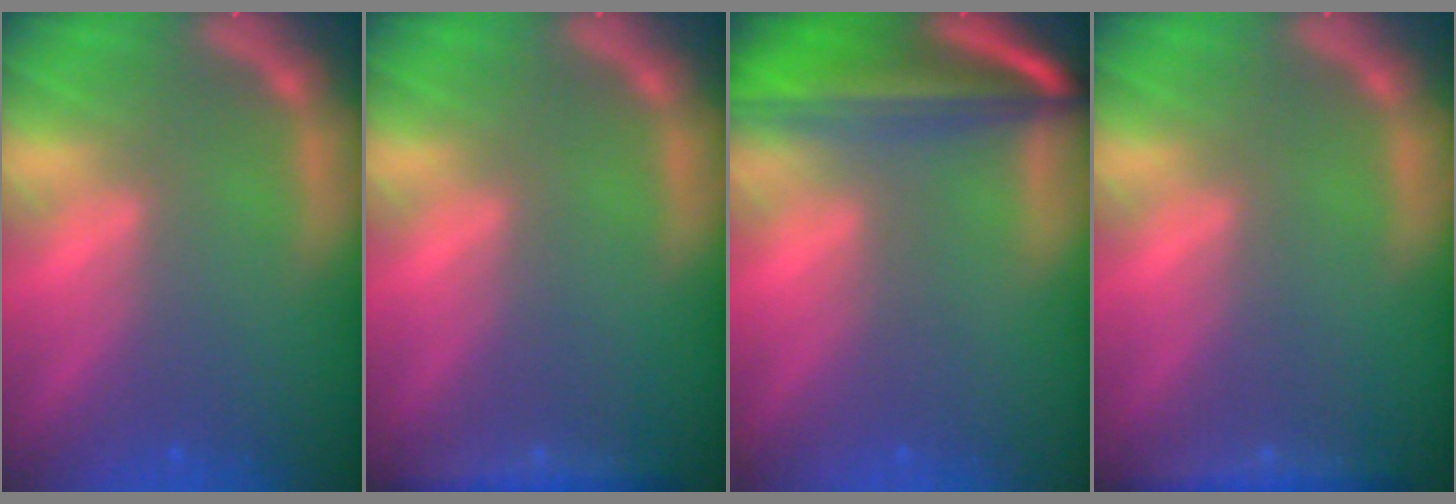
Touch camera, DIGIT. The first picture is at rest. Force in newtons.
{"total": 2.4}
{"total": 10.1}
{"total": 2.4}